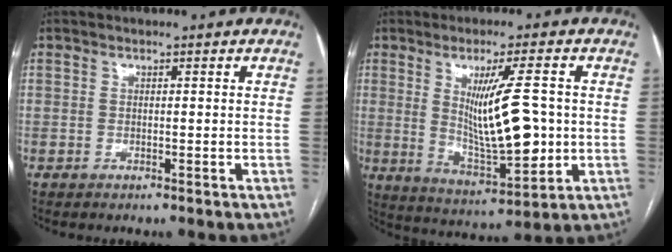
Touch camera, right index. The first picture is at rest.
{"total": 12.7, "force": [0.8, 2.4, 12.4], "torque": [-0.212, -0.017, 0.026]}